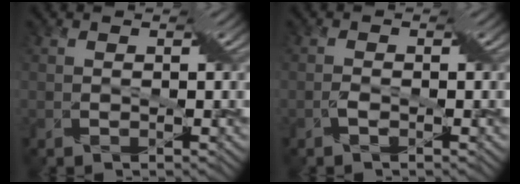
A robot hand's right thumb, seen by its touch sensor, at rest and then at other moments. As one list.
[{"total": 1.3, "force": [-0.7, 0.2, 1.1], "torque": [-0.027, 0.000, -0.019]}]